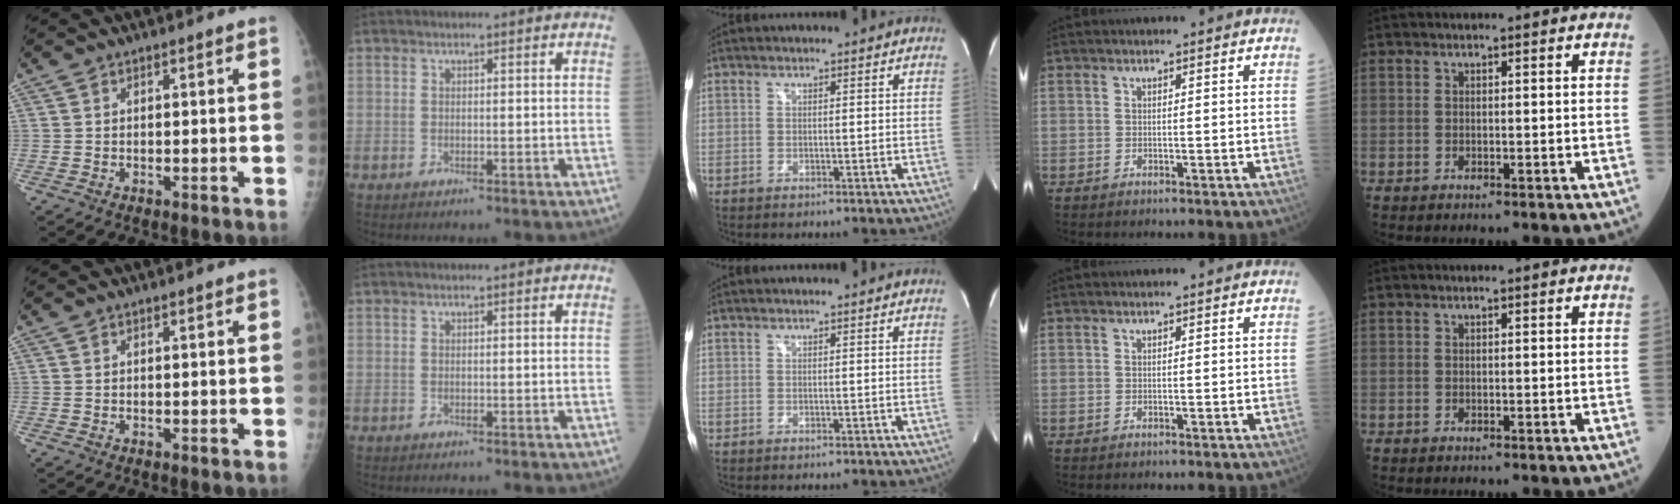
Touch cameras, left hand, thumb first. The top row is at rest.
{}